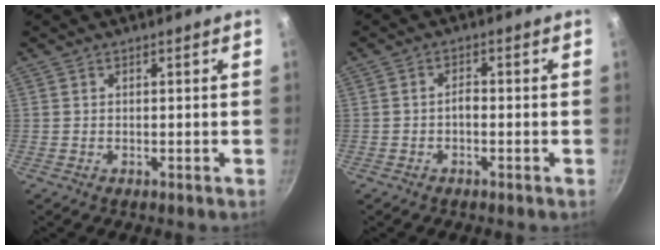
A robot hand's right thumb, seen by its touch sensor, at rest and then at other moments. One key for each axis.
{"total": 1.9, "fx": -0.6, "fy": 1.0, "fz": 1.4, "tx": -0.018, "ty": 0.009, "tz": -0.014}